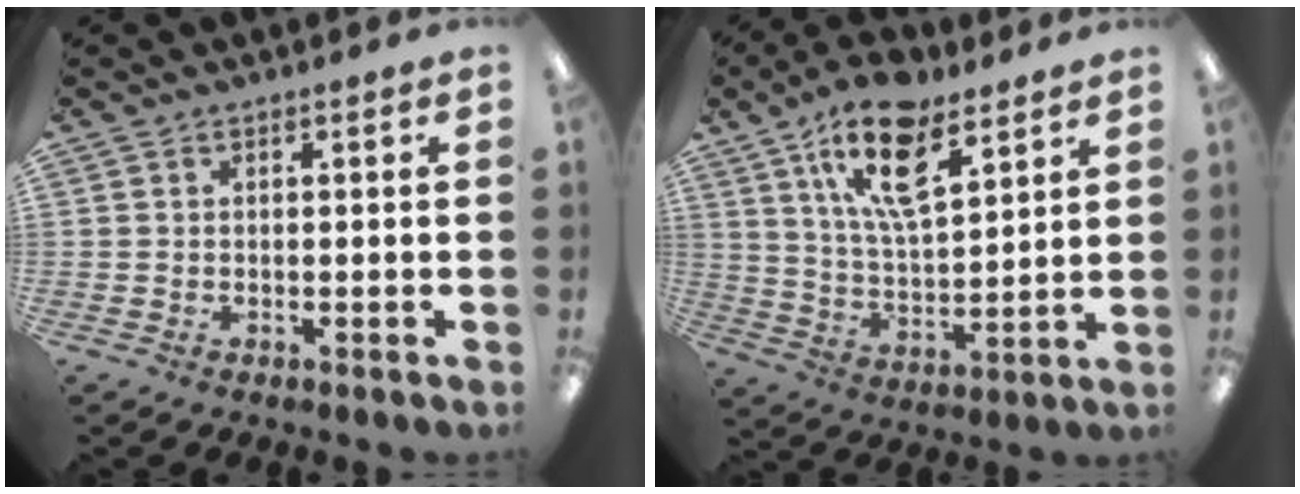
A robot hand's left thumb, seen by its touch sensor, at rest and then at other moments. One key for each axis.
{"total": 16.7, "fx": 10.3, "fy": 6.8, "fz": 11.2, "tx": -0.195, "ty": -0.034, "tz": 0.176}